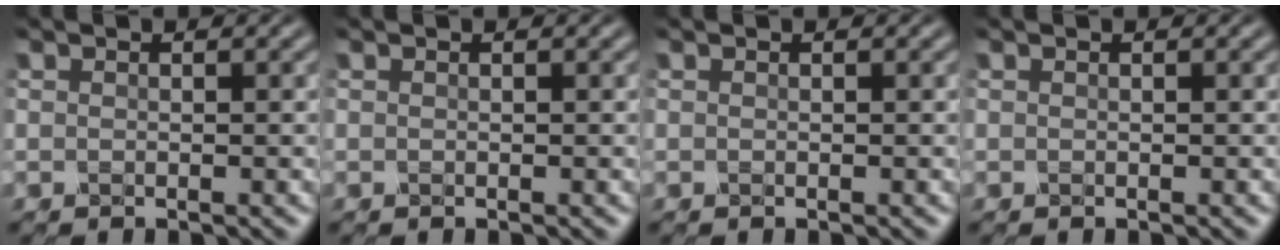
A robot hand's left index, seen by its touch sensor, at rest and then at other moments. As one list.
[{"total": 0.0}, {"total": 0.0}, {"total": 0.0}]